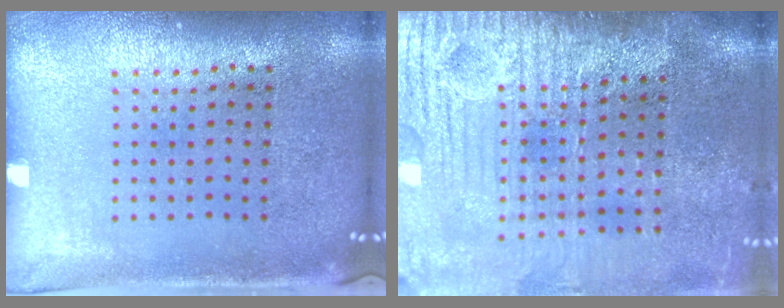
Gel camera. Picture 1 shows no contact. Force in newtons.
{"total": 4.7, "press": 4.0, "slide": 2.4}